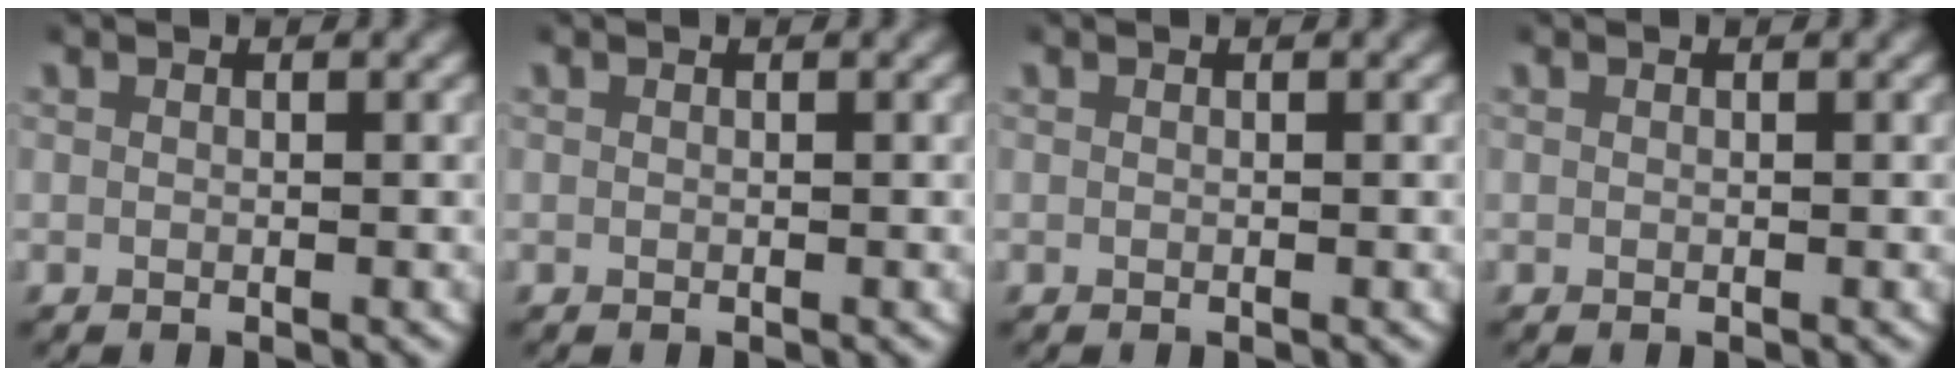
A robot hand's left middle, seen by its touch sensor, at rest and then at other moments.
{"total": 0.0}
{"total": 0.0}
{"total": 0.0}